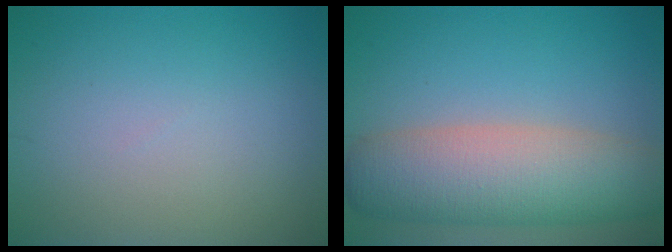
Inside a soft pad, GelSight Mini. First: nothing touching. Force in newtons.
{"total": 8.7, "press": 8.7, "slide": 0.9}